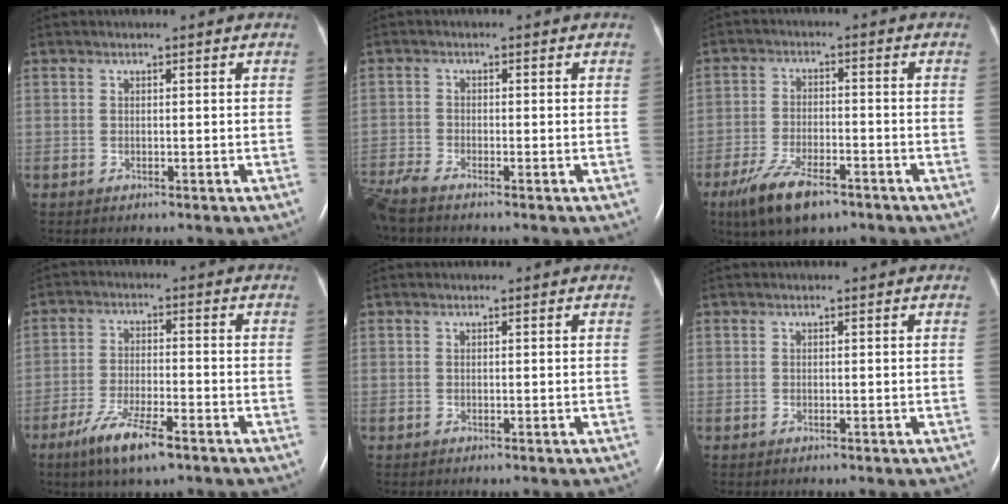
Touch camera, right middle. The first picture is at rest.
{"total": 4.0, "force": [-3.6, -0.1, 1.8], "torque": [-0.044, -0.016, -0.074]}
{"total": 8.9, "force": [-5.9, 2.8, 6.0], "torque": [-0.123, -0.012, -0.101]}
{"total": 8.0, "force": [-5.1, 1.4, 5.9], "torque": [-0.122, -0.014, -0.089]}
{"total": 0.0}
{"total": 0.0}